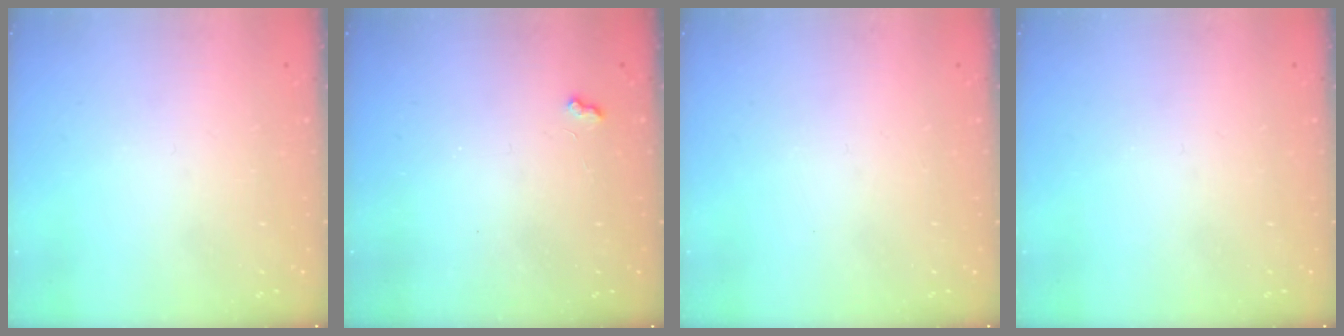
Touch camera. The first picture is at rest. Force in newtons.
{"total": 1.8, "press": 1.8, "slide": 0.4}
{"total": 0.0}
{"total": 0.0}